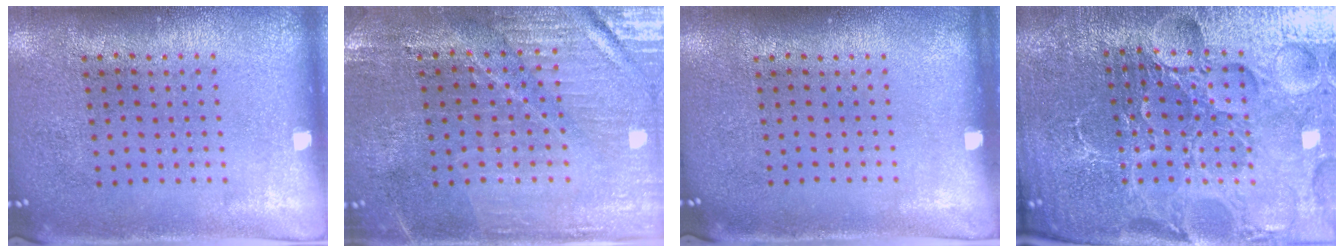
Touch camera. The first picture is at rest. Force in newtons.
{"total": 1.7, "press": 1.7, "slide": 0.3}
{"total": 0.0}
{"total": 6.2, "press": 5.5, "slide": 2.7}